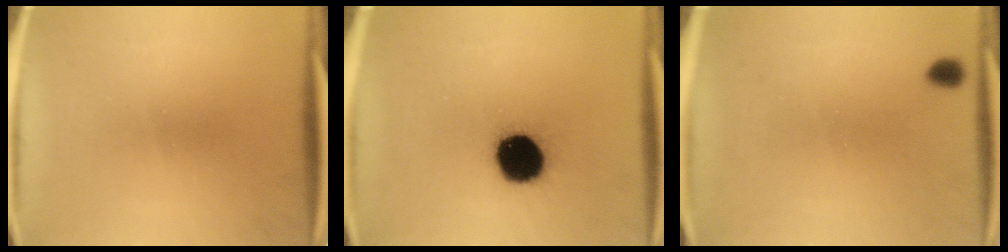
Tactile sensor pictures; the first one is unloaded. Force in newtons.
{"total": 16.0}
{"total": 1.3}